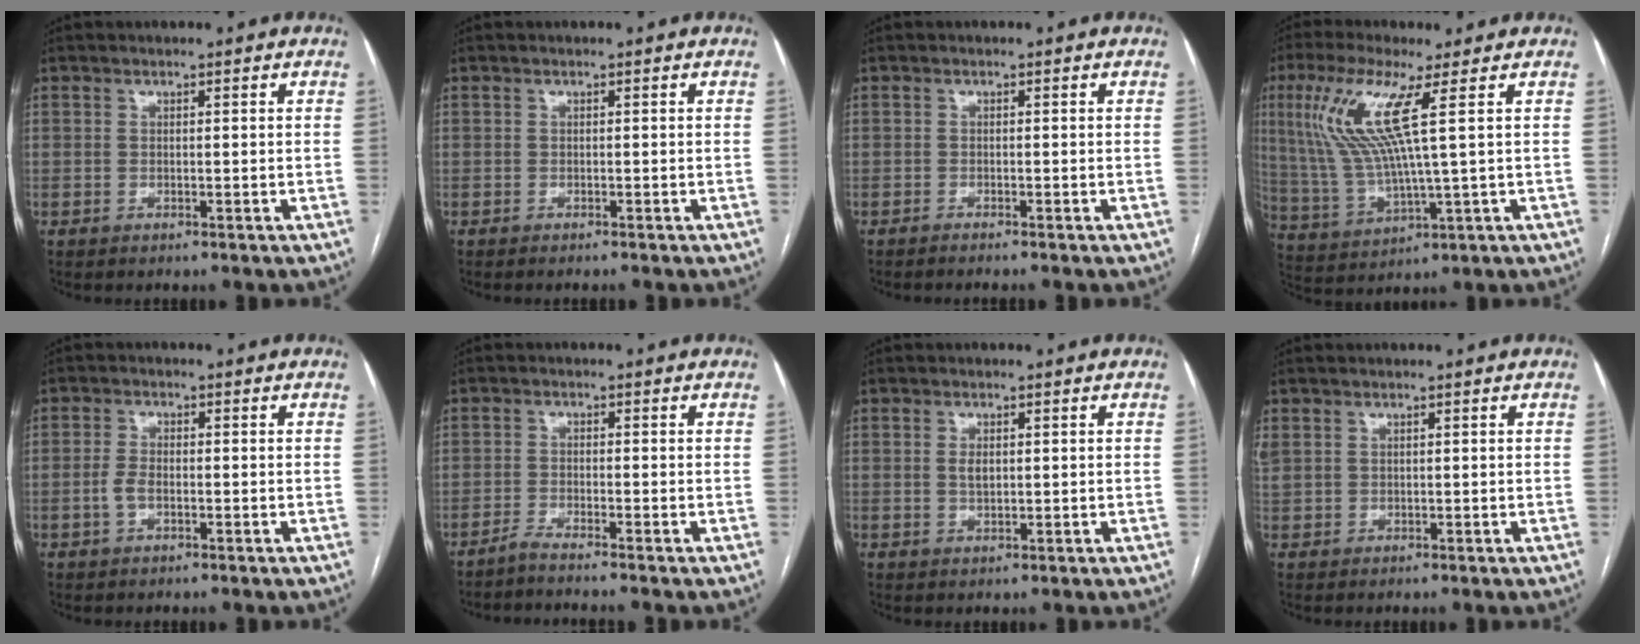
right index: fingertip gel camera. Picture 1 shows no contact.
{"total": 0.8, "force": [-0.8, 0.0, 0.2], "torque": [-0.003, -0.002, -0.011]}
{"total": 1.6, "force": [-1.3, -0.3, 0.8], "torque": [-0.005, 0.003, -0.014]}
{"total": 11.9, "force": [4.0, 0.4, 11.2], "torque": [-0.263, 0.002, 0.083]}
{"total": 2.8, "force": [-0.8, 1.4, 2.3], "torque": [-0.053, 0.004, -0.016]}
{"total": 2.4, "force": [-2.1, -1.0, 0.8], "torque": [-0.015, -0.002, -0.038]}
{"total": 1.8, "force": [0.3, 0.9, 1.5], "torque": [-0.029, -0.002, 0.007]}
{"total": 2.4, "force": [1.1, 1.9, 0.9], "torque": [-0.039, 0.018, 0.032]}